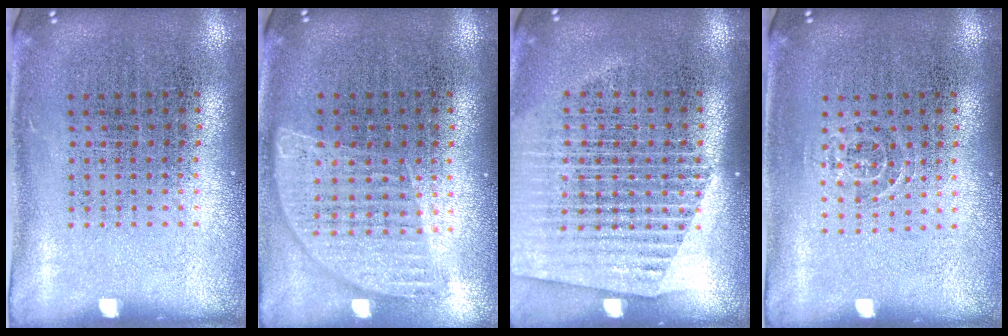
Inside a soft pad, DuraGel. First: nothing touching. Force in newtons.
{"total": 0.9, "press": 0.9, "slide": 0.2}
{"total": 1.6, "press": 1.5, "slide": 0.5}
{"total": 0.8, "press": 0.5, "slide": 0.6}